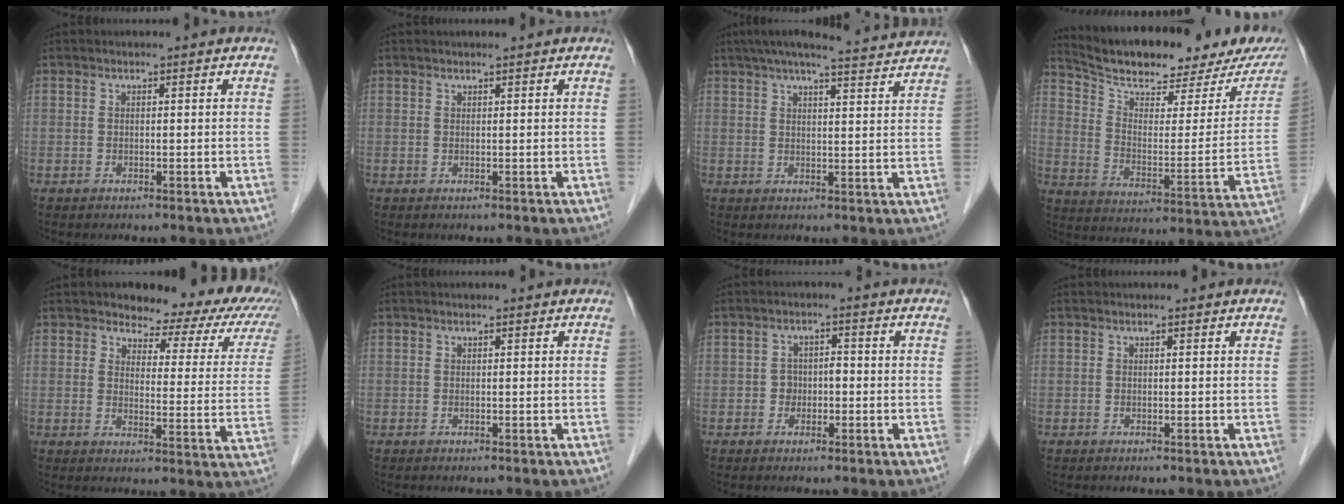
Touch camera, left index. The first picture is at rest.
{"total": 1.0, "force": [0.8, 0.0, 0.5], "torque": [-0.007, 0.009, 0.016]}
{"total": 14.6, "force": [13.3, 0.1, 5.9], "torque": [-0.100, 0.015, 0.173]}
{"total": 21.6, "force": [18.5, 4.4, 10.1], "torque": [-0.155, -0.025, 0.260]}
{"total": 15.2, "force": [12.3, 5.8, 6.9], "torque": [-0.046, -0.013, 0.117]}
{"total": 0.0}
{"total": 2.4, "force": [-0.7, 1.9, 1.2], "torque": [-0.016, 0.011, -0.012]}
{"total": 0.0}